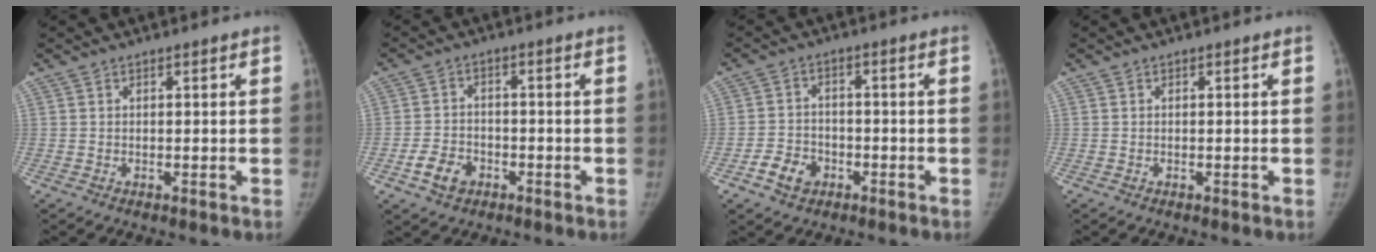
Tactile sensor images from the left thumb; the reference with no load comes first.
{"total": 5.7, "force": [-2.9, 4.2, 2.7], "torque": [-0.040, 0.018, -0.049]}
{"total": 5.8, "force": [-3.0, 4.4, 2.4], "torque": [-0.028, 0.020, -0.050]}
{"total": 0.0}